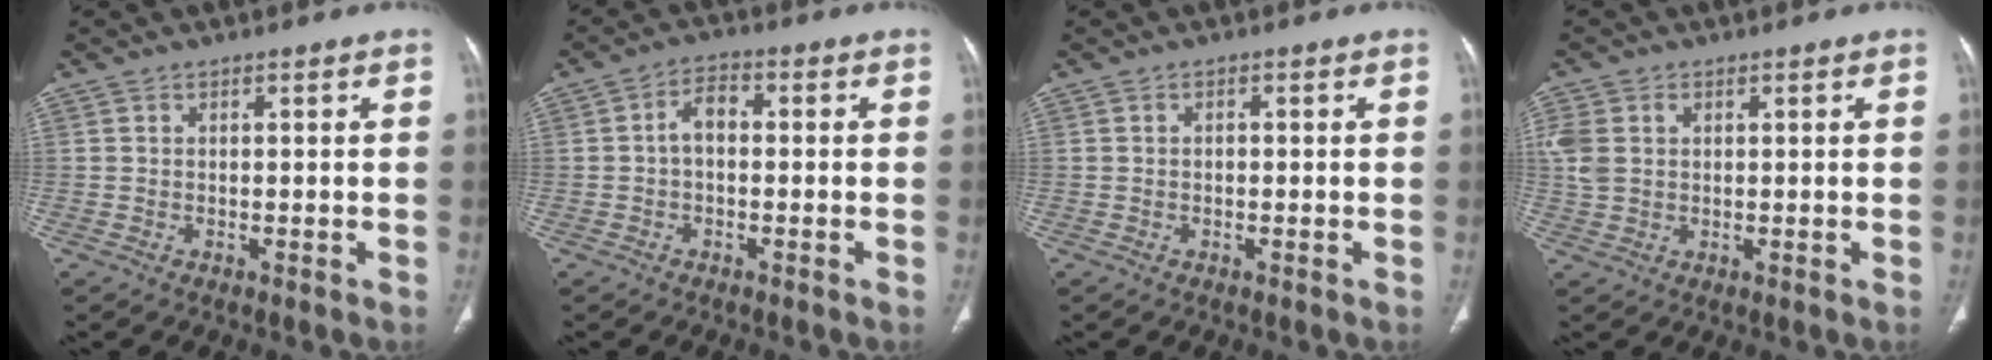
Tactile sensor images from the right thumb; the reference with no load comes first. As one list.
[{"total": 4.3, "force": [-0.2, 2.7, 3.4], "torque": [-0.051, 0.019, -0.012]}, {"total": 0.8, "force": [-0.1, 0.5, 0.6], "torque": [-0.008, 0.003, -0.002]}, {"total": 5.1, "force": [1.0, 3.9, 3.2], "torque": [-0.079, 0.011, 0.027]}]